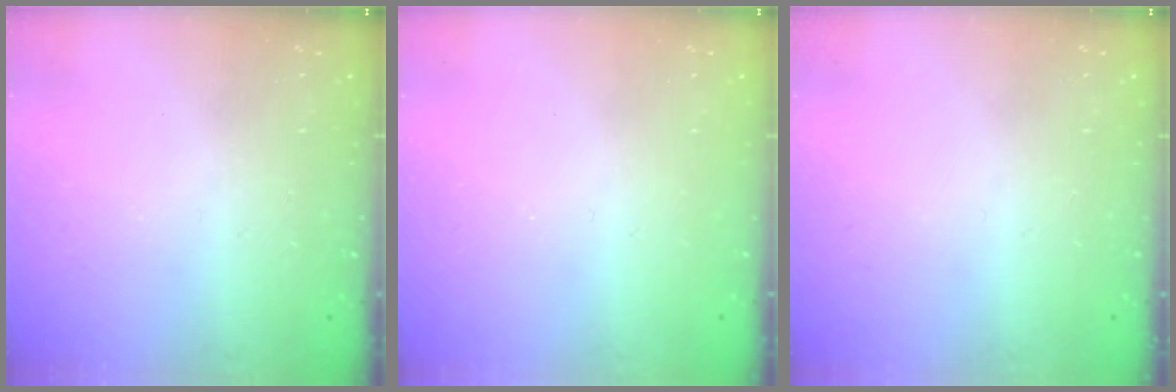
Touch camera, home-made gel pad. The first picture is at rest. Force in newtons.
{"total": 0.0}
{"total": 0.0}